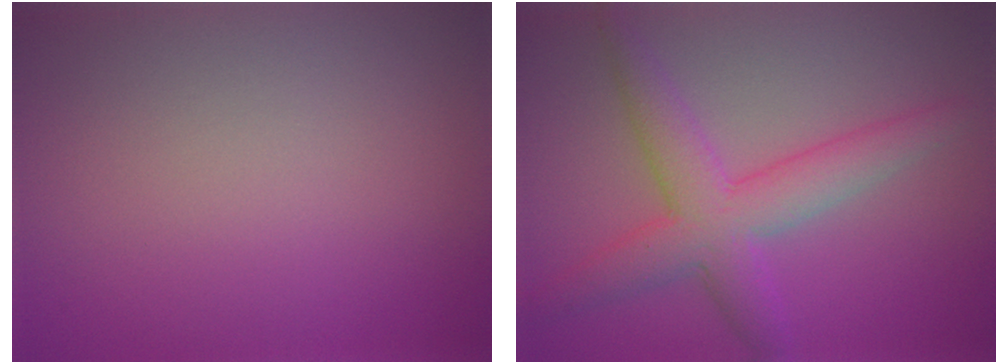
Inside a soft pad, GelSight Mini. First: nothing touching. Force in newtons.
{"total": 5.5, "press": 5.5, "slide": 0.1}